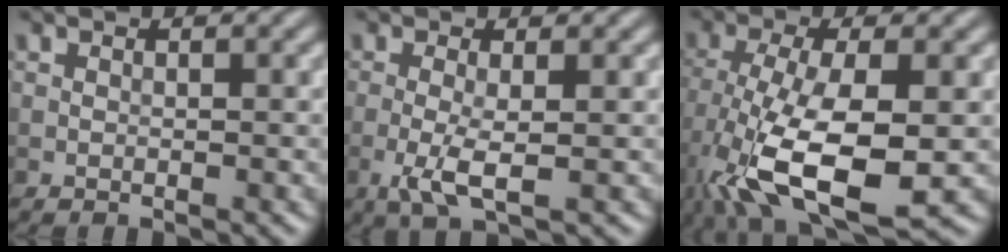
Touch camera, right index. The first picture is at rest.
{"total": 3.1, "force": [-0.8, 0.6, 2.9], "torque": [-0.066, -0.005, -0.021]}
{"total": 11.5, "force": [-4.5, 4.2, 9.8], "torque": [-0.204, -0.017, -0.081]}